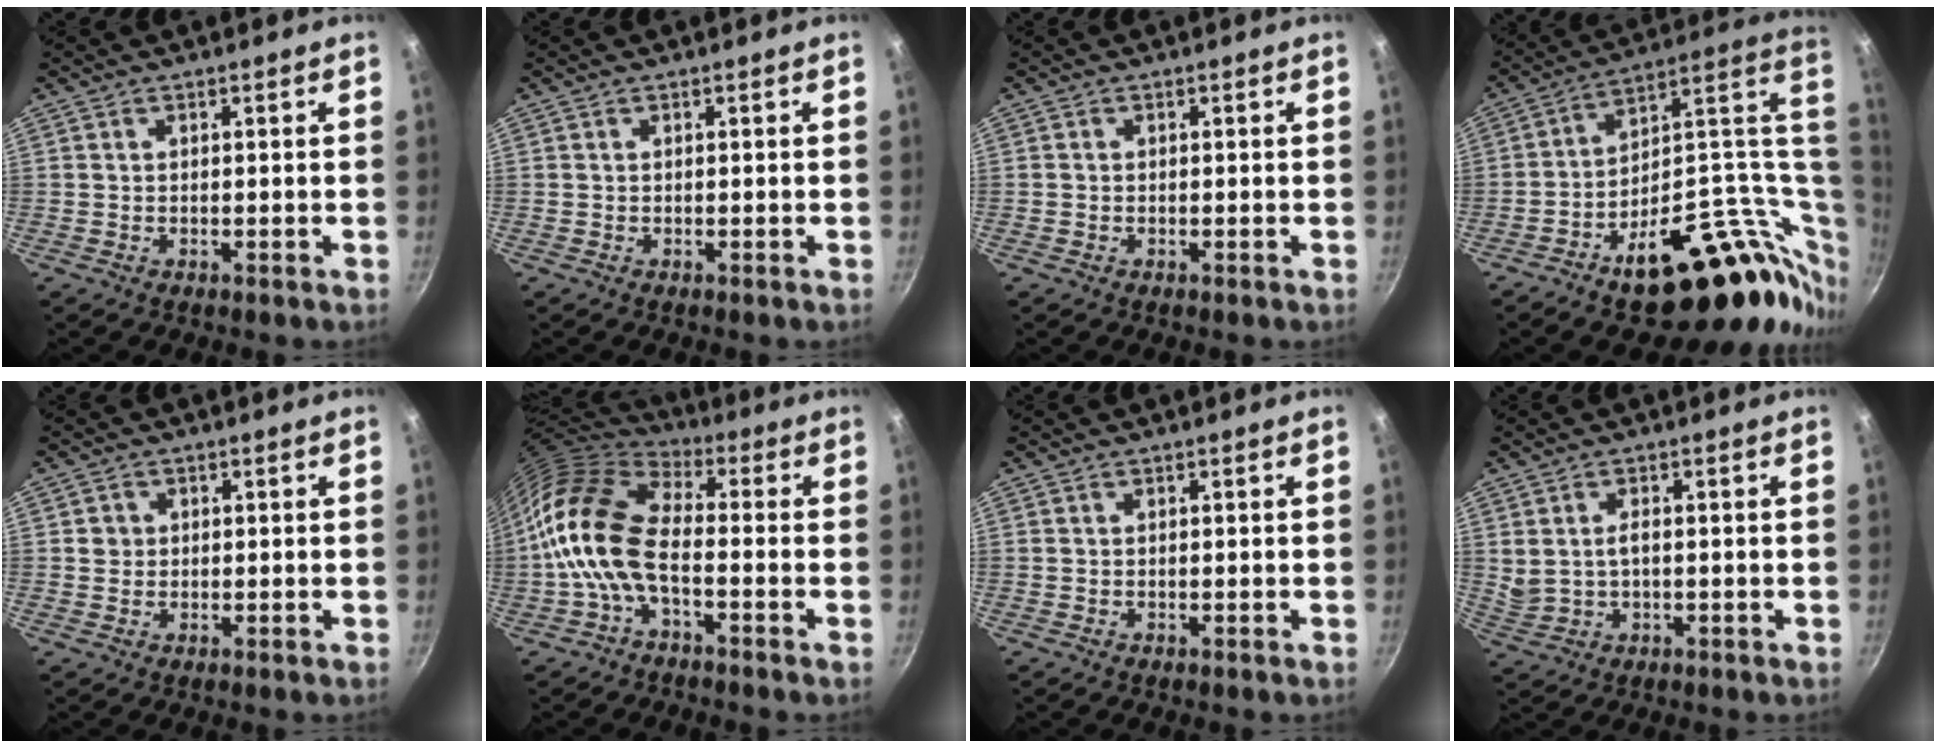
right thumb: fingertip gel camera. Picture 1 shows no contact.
{"total": 0.0}
{"total": 0.0}
{"total": 28.5, "force": [1.3, 15.5, 23.9], "torque": [-0.298, 0.017, 0.041]}
{"total": 2.0, "force": [0.2, 1.9, 0.5], "torque": [0.002, 0.006, 0.002]}
{"total": 13.3, "force": [-2.8, 7.0, 11.0], "torque": [-0.195, 0.029, -0.070]}
{"total": 0.0}
{"total": 4.1, "force": [0.3, 2.5, 3.2], "torque": [-0.056, 0.001, 0.017]}